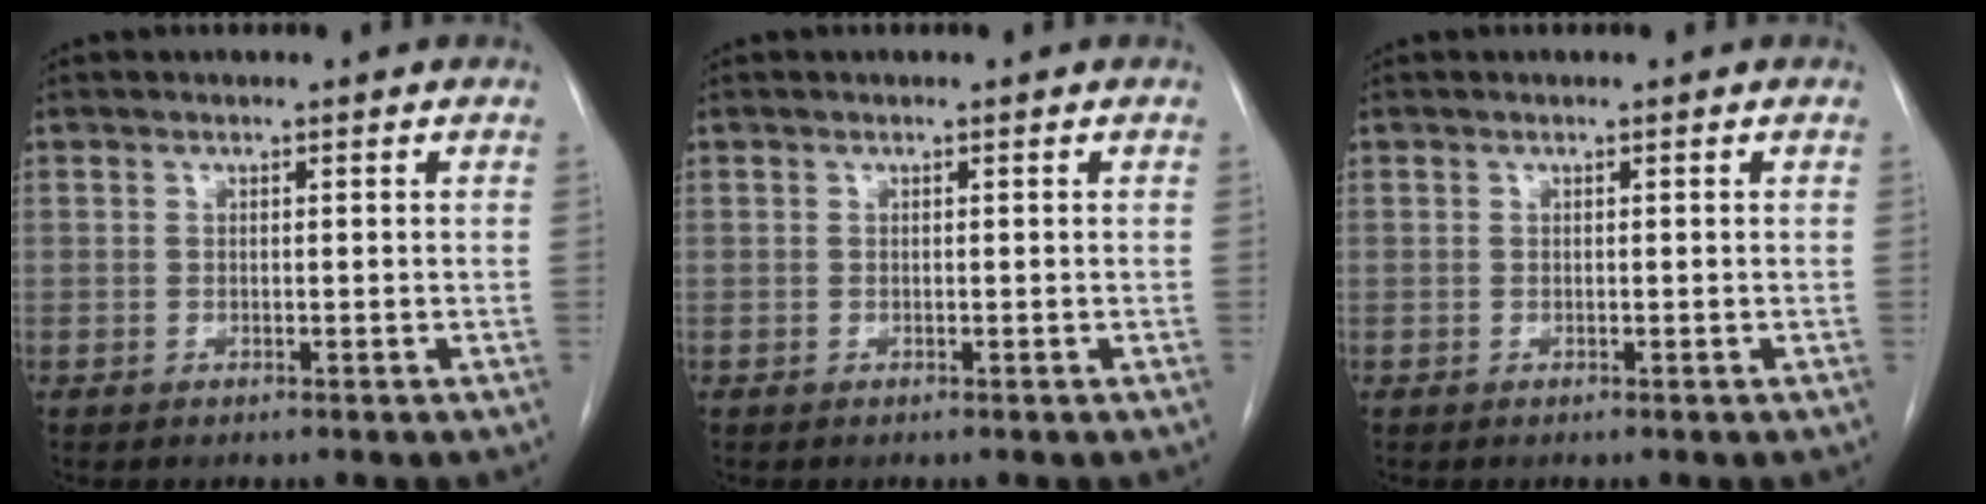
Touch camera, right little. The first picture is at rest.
{"total": 0.0}
{"total": 0.0}